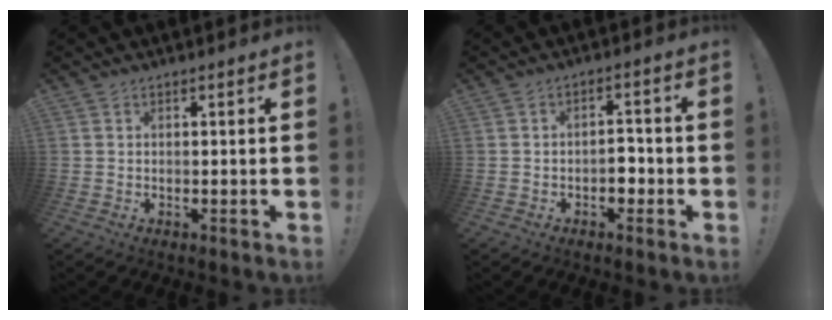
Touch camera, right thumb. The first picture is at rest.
{"total": 4.4, "force": [-1.6, 2.9, 2.9], "torque": [-0.028, 0.004, -0.030]}